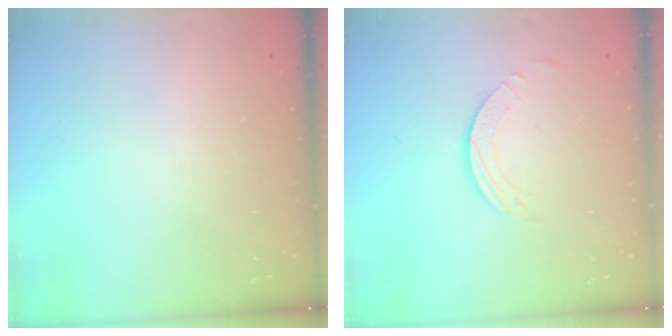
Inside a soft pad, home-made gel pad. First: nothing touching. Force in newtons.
{"total": 1.9, "press": 1.9, "slide": 0.2}